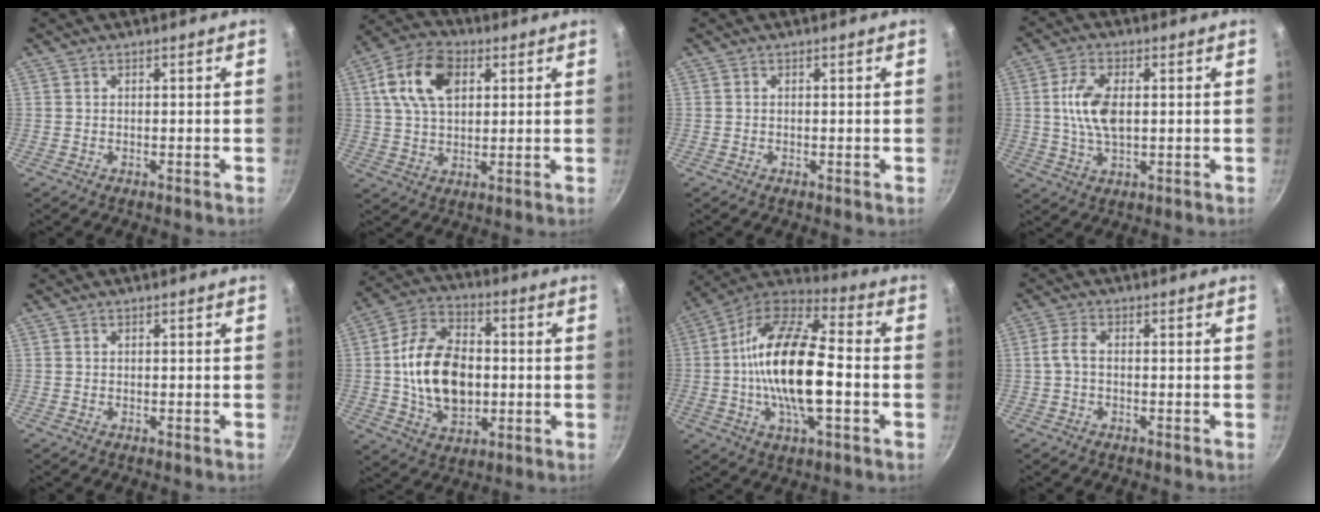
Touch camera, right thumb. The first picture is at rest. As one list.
[{"total": 13.0, "force": [4.0, 8.3, 9.2], "torque": [-0.152, 0.007, 0.060]}, {"total": 0.0}, {"total": 8.9, "force": [0.9, 4.6, 7.5], "torque": [-0.145, 0.005, 0.016]}, {"total": 0.0}, {"total": 17.5, "force": [-0.2, 11.6, 13.1], "torque": [-0.203, 0.017, -0.009]}, {"total": 21.4, "force": [-2.1, 8.9, 19.3], "torque": [-0.349, 0.031, -0.056]}, {"total": 2.9, "force": [-0.5, 1.5, 2.4], "torque": [-0.057, 0.014, -0.014]}]